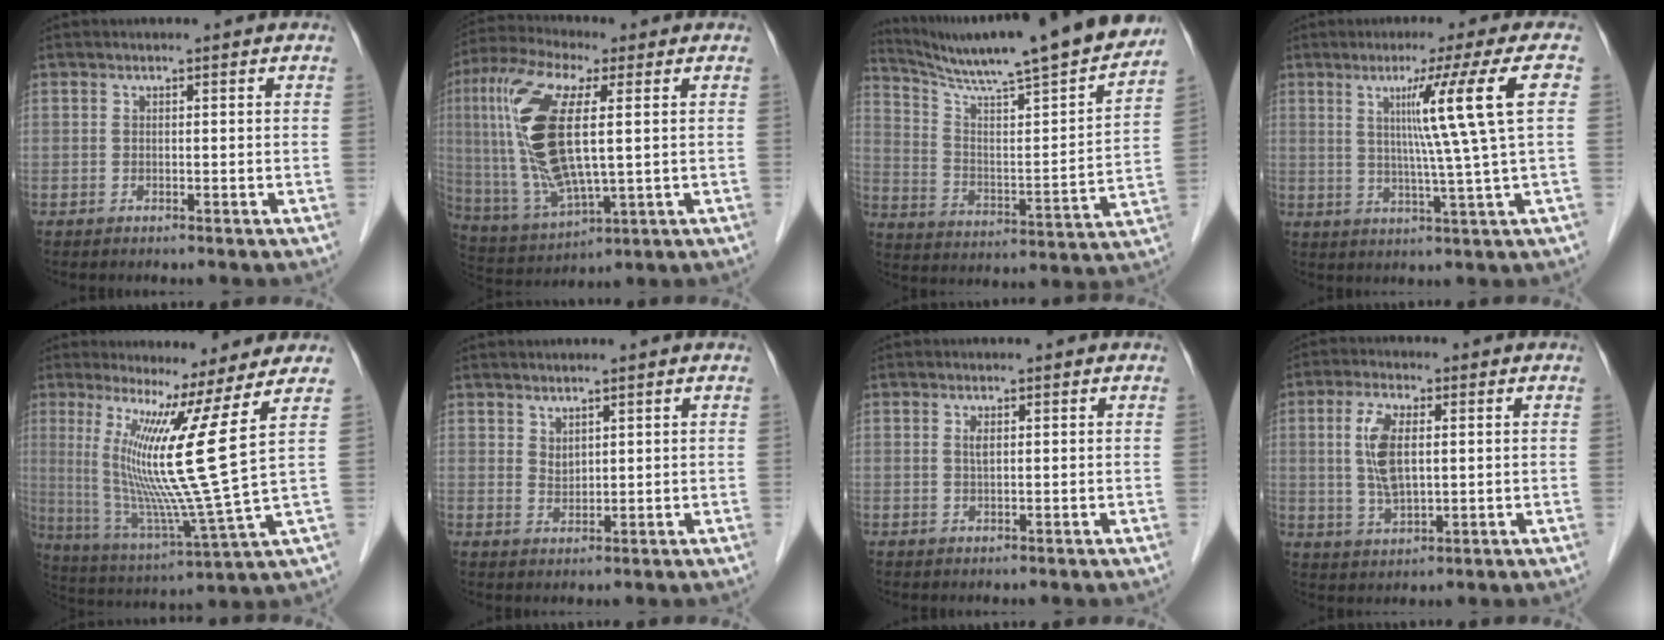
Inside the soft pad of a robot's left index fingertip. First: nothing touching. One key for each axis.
{"total": 16.3, "fx": 2.4, "fy": 4.2, "fz": 15.6, "tx": -0.345, "ty": 0.005, "tz": 0.050}
{"total": 23.1, "fx": 20.3, "fy": -0.1, "fz": 10.9, "tx": -0.182, "ty": -0.050, "tz": 0.298}
{"total": 10.3, "fx": 2.5, "fy": -2.8, "fz": 9.6, "tx": -0.153, "ty": 0.001, "tz": 0.051}
{"total": 13.8, "fx": 5.4, "fy": -3.8, "fz": 12.1, "tx": -0.226, "ty": -0.037, "tz": 0.101}
{"total": 1.8, "fx": 1.4, "fy": 0.8, "fz": 0.9, "tx": -0.018, "ty": -0.004, "tz": 0.032}
{"total": 1.2, "fx": 0.4, "fy": 0.2, "fz": 1.1, "tx": -0.028, "ty": 0.000, "tz": 0.007}
{"total": 7.3, "fx": 1.0, "fy": 2.7, "fz": 6.7, "tx": -0.150, "ty": 0.004, "tz": 0.024}